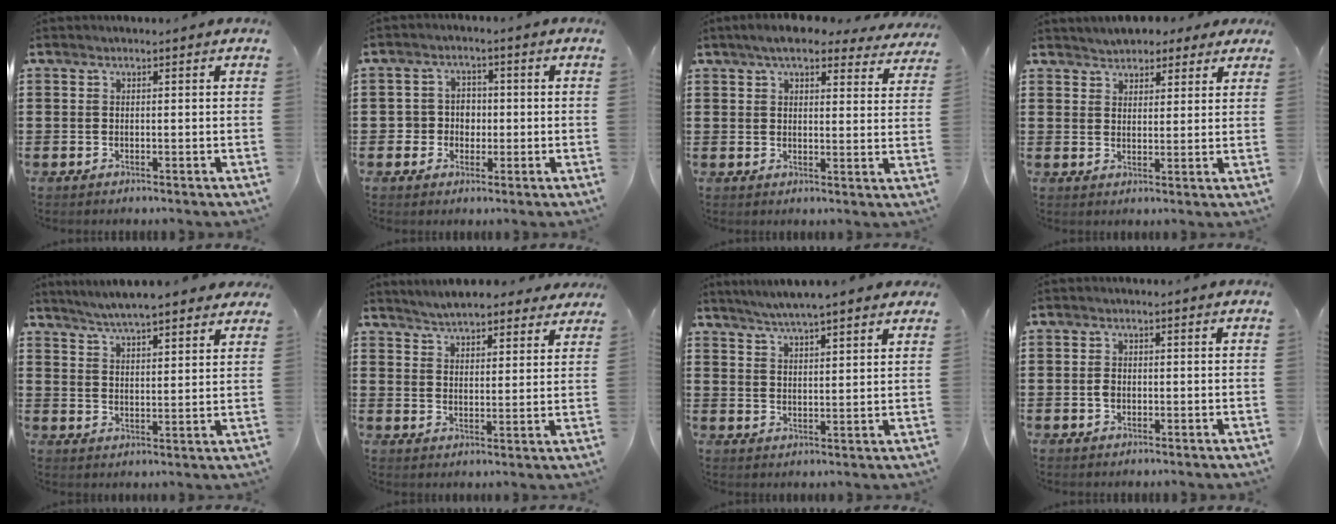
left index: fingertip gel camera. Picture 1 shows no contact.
{"total": 3.7, "force": [-0.7, 3.5, 1.0], "torque": [-0.034, 0.009, -0.018]}
{"total": 6.2, "force": [5.2, 1.3, 3.0], "torque": [-0.065, -0.008, 0.094]}
{"total": 3.5, "force": [3.1, 1.5, 0.0], "torque": [-0.014, -0.001, 0.058]}
{"total": 5.1, "force": [4.9, 0.2, 1.2], "torque": [-0.041, -0.019, 0.086]}
{"total": 4.8, "force": [4.7, 0.6, 0.6], "torque": [-0.031, -0.015, 0.086]}
{"total": 4.3, "force": [4.0, 0.0, 1.6], "torque": [-0.042, -0.011, 0.070]}
{"total": 1.5, "force": [-0.3, 1.0, 1.0], "torque": [-0.030, 0.002, -0.009]}